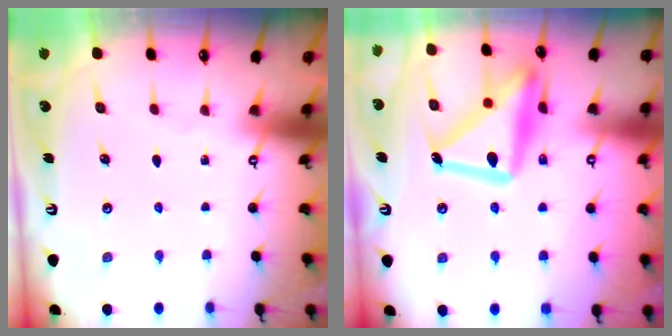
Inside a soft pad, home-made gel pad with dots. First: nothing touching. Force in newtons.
{"total": 21.5, "press": 21.4, "slide": 1.5}